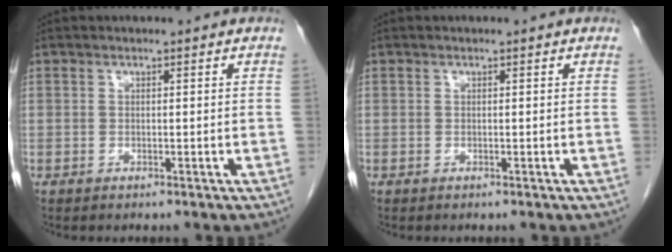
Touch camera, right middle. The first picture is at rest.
{"total": 0.0}